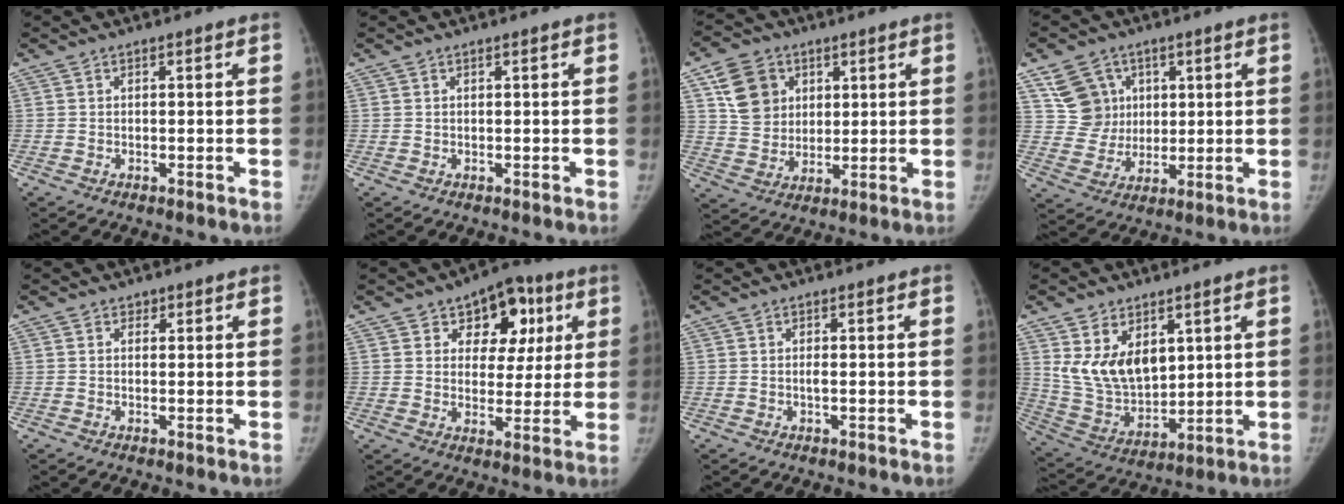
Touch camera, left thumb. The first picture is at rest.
{"total": 0.0}
{"total": 10.7, "force": [4.4, 8.7, 4.5], "torque": [-0.053, -0.011, 0.088]}
{"total": 9.5, "force": [4.1, 8.2, 2.6], "torque": [-0.015, -0.017, 0.085]}
{"total": 1.0, "force": [0.7, 0.7, 0.1], "torque": [0.007, -0.004, 0.008]}
{"total": 12.1, "force": [5.3, 8.3, 7.0], "torque": [-0.038, -0.013, 0.073]}
{"total": 0.7, "force": [0.0, -0.1, 0.7], "torque": [-0.019, 0.000, -0.001]}
{"total": 13.0, "force": [5.3, 8.1, 8.7], "torque": [-0.129, -0.031, 0.125]}